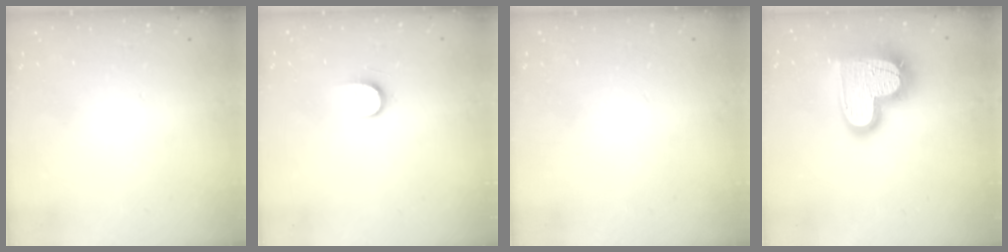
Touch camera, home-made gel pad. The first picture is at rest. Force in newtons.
{"total": 5.4, "press": 5.4, "slide": 0.7}
{"total": 0.0}
{"total": 20.0, "press": 19.9, "slide": 1.4}